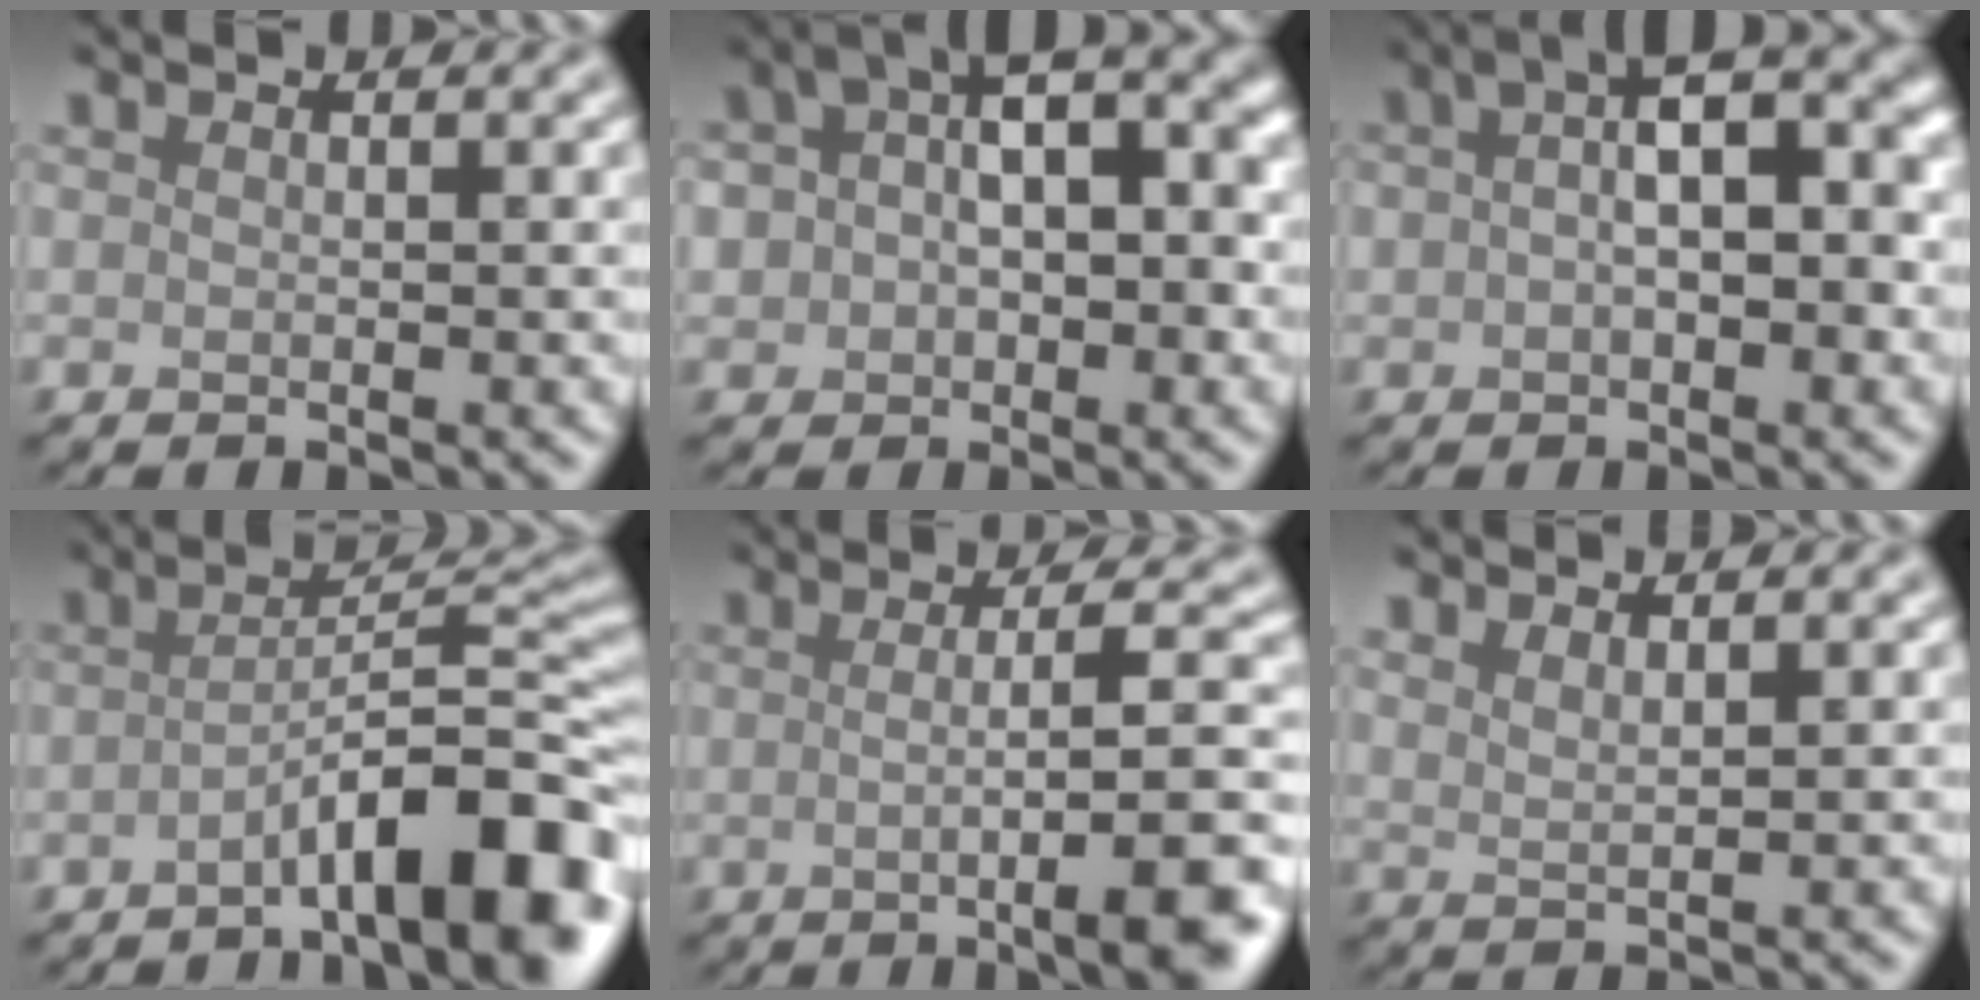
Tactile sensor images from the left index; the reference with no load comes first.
{"total": 10.5, "force": [3.1, 6.3, 7.8], "torque": [-0.114, 0.016, 0.049]}
{"total": 8.9, "force": [2.0, 4.4, 7.4], "torque": [-0.104, 0.022, 0.027]}
{"total": 8.5, "force": [-4.0, 2.0, 7.2], "torque": [-0.093, 0.019, -0.068]}
{"total": 9.2, "force": [-1.6, 2.0, 8.8], "torque": [-0.106, 0.002, -0.027]}
{"total": 1.8, "force": [1.6, 0.4, 0.8], "torque": [-0.007, -0.002, 0.024]}